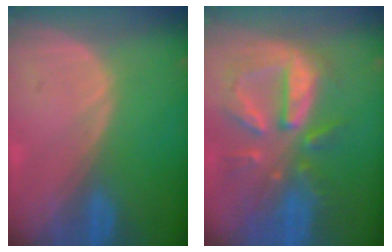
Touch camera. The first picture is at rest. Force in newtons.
{"total": 10.8, "press": 9.5, "slide": 5.1}